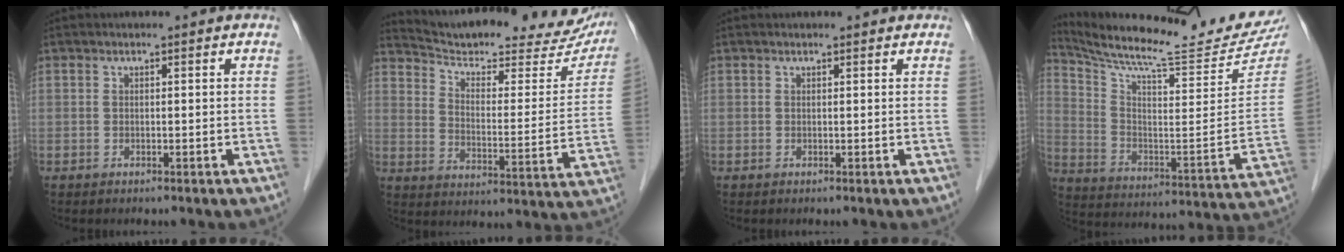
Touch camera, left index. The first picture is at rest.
{"total": 25.9, "force": [23.3, 5.2, 10.0], "torque": [-0.147, -0.048, 0.298]}
{"total": 1.6, "force": [1.5, 0.5, 0.3], "torque": [-0.011, 0.012, 0.014]}
{"total": 23.3, "force": [21.6, 0.1, 8.7], "torque": [-0.154, -0.092, 0.312]}